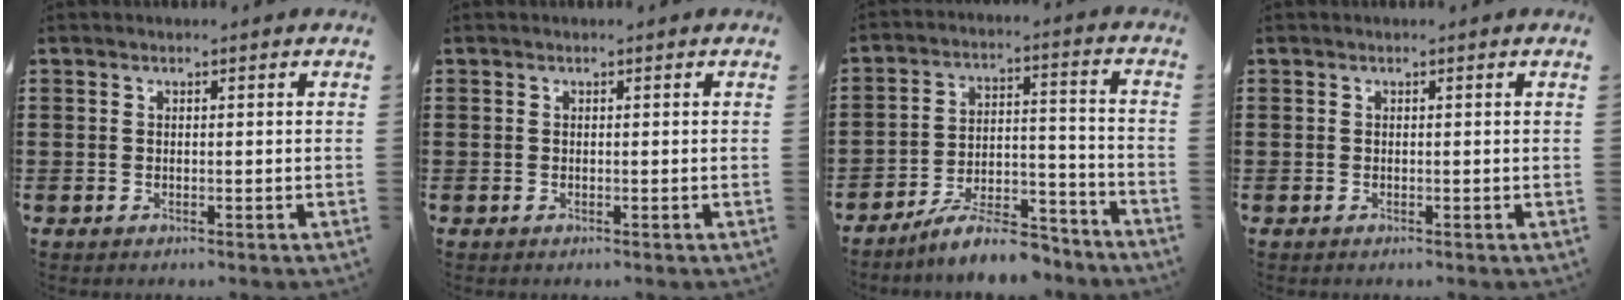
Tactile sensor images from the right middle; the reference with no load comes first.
{"total": 0.0}
{"total": 9.4, "force": [-8.3, 1.6, 4.1], "torque": [-0.063, 0.026, -0.154]}
{"total": 0.0}